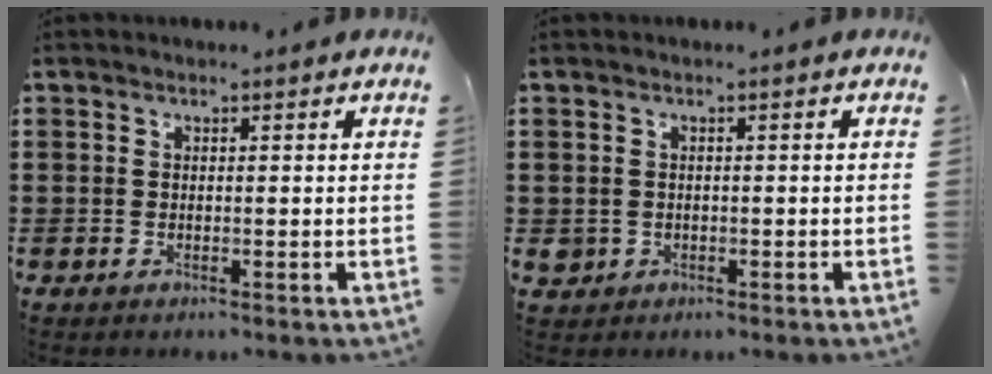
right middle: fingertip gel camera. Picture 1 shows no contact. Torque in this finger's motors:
{"motor_torque": [0.16, -0.13, 0.00, 0.01]}